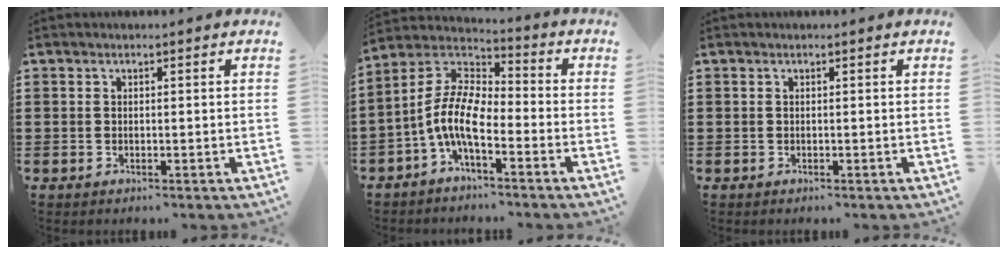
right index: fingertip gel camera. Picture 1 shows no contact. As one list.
[{"total": 9.0, "force": [-3.4, 3.5, 7.5], "torque": [-0.197, -0.022, -0.078]}, {"total": 0.0}]